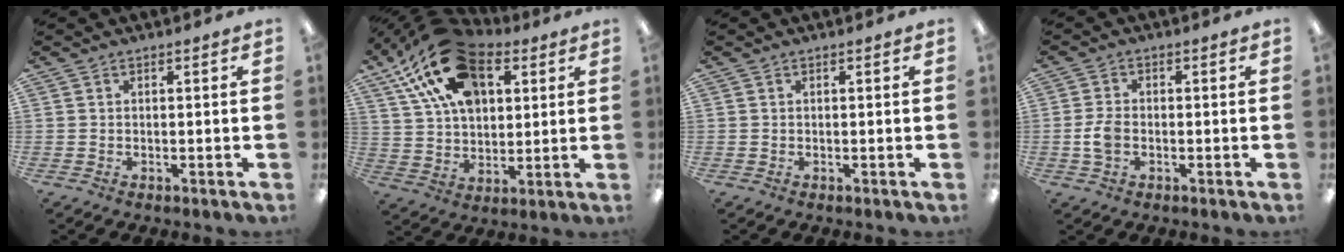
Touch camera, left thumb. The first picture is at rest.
{"total": 21.6, "force": [11.4, 13.1, 12.8], "torque": [-0.238, -0.034, 0.206]}
{"total": 0.0}
{"total": 4.6, "force": [-0.8, 2.9, 3.5], "torque": [-0.078, 0.000, -0.018]}